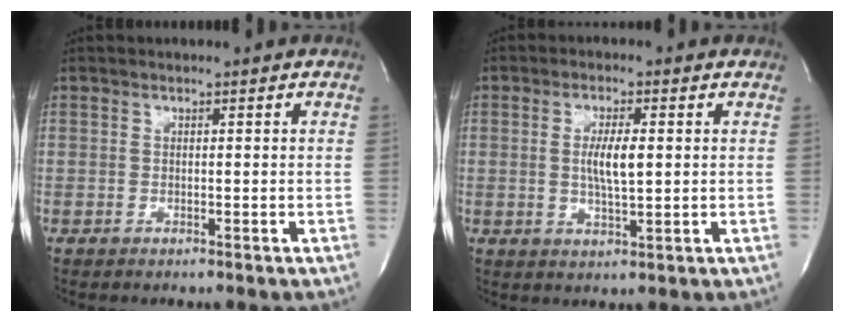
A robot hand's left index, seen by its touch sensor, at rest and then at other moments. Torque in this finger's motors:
{"motor_torque": [0.20, 0.01, 0.11, 0.07]}